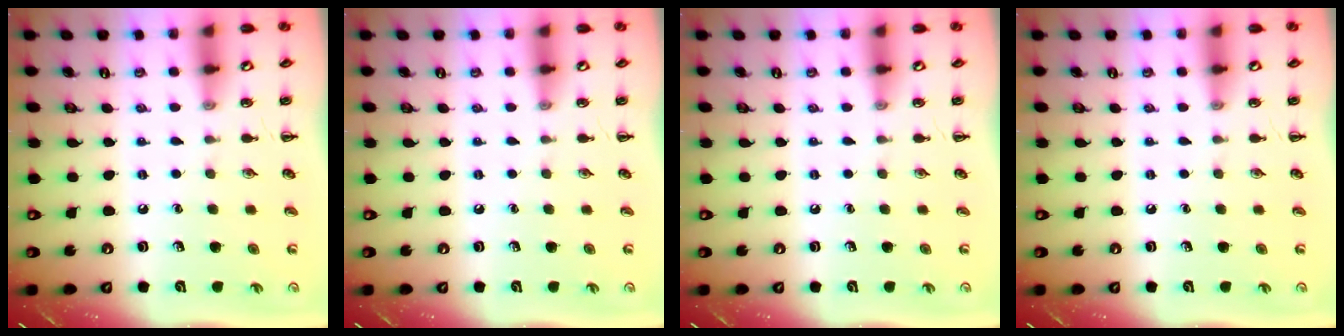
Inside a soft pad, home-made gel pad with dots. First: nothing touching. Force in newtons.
{"total": 0.0}
{"total": 0.0}
{"total": 0.0}